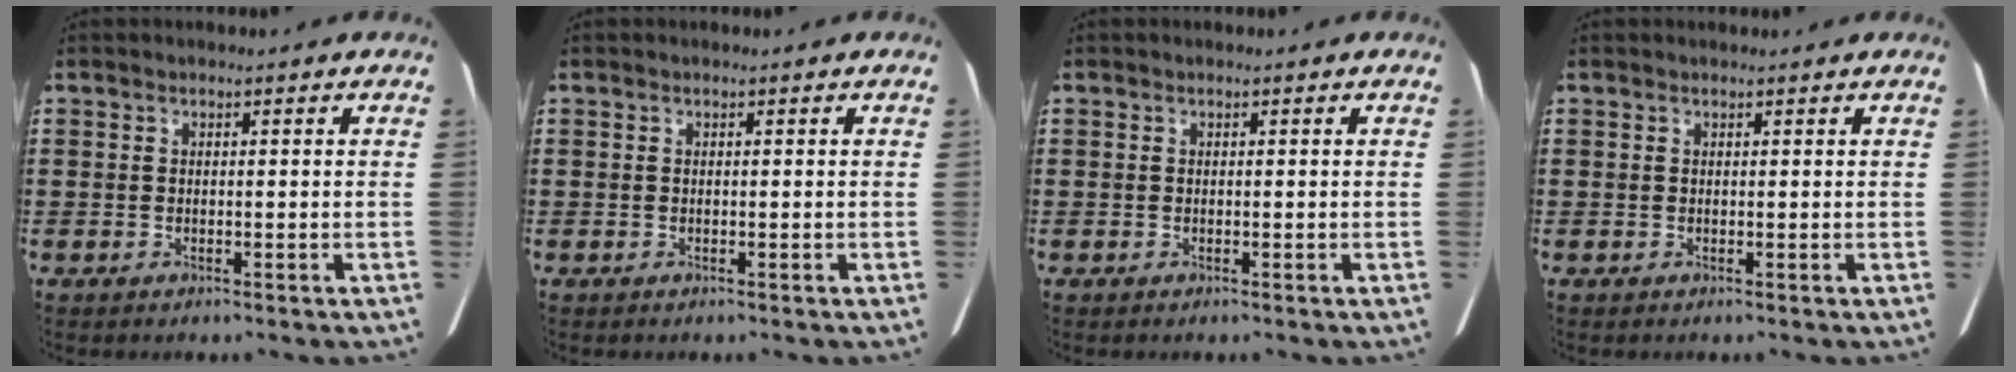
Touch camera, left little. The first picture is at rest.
{"total": 0.0}
{"total": 0.0}
{"total": 0.0}